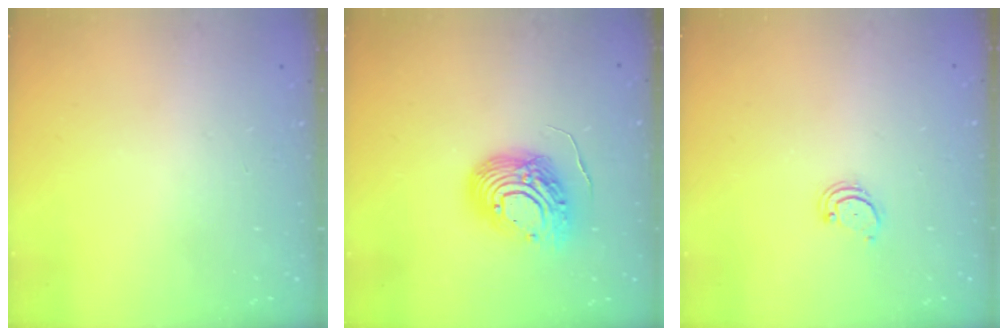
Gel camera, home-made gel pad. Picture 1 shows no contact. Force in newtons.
{"total": 15.0, "press": 14.9, "slide": 1.9}
{"total": 2.6, "press": 2.5, "slide": 0.5}